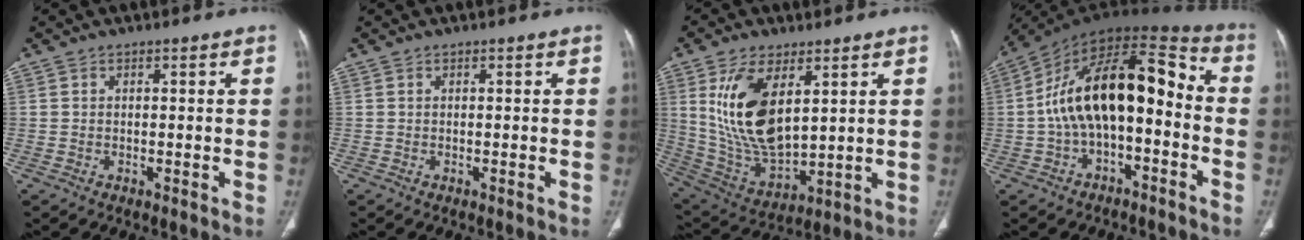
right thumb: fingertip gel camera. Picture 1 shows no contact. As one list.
[{"total": 0.0}, {"total": 16.7, "force": [5.3, 8.4, 13.4], "torque": [-0.248, -0.025, 0.120]}, {"total": 18.7, "force": [-2.0, 9.7, 15.9], "torque": [-0.250, 0.072, -0.037]}]